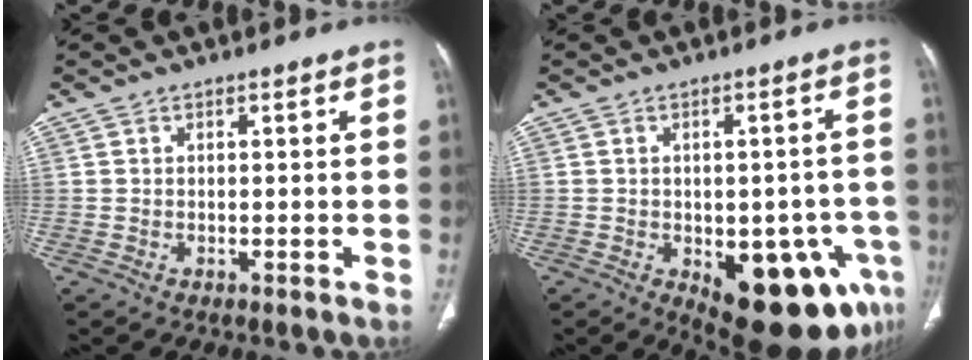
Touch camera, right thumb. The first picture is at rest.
{"total": 17.8, "force": [-7.0, 8.3, 14.1], "torque": [-0.131, 0.017, -0.070]}